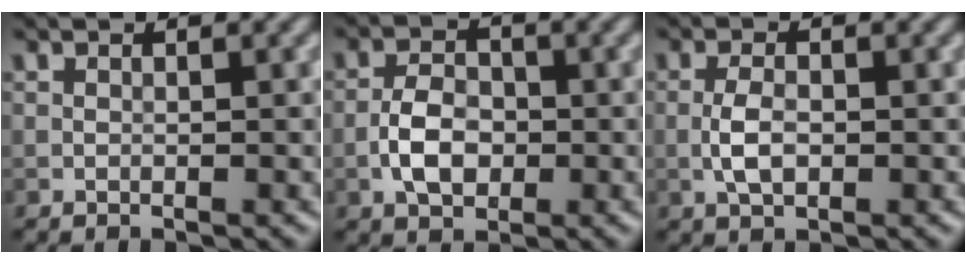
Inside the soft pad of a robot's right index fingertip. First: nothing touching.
{"total": 3.8, "force": [-1.1, 2.4, 2.7], "torque": [-0.046, 0.005, -0.023]}
{"total": 2.5, "force": [-0.5, 1.2, 2.2], "torque": [-0.045, 0.001, -0.013]}